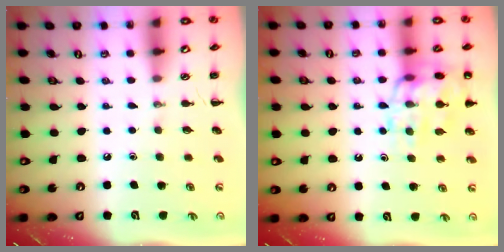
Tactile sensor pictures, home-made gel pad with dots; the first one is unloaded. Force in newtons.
{"total": 17.4, "press": 17.3, "slide": 2.4}